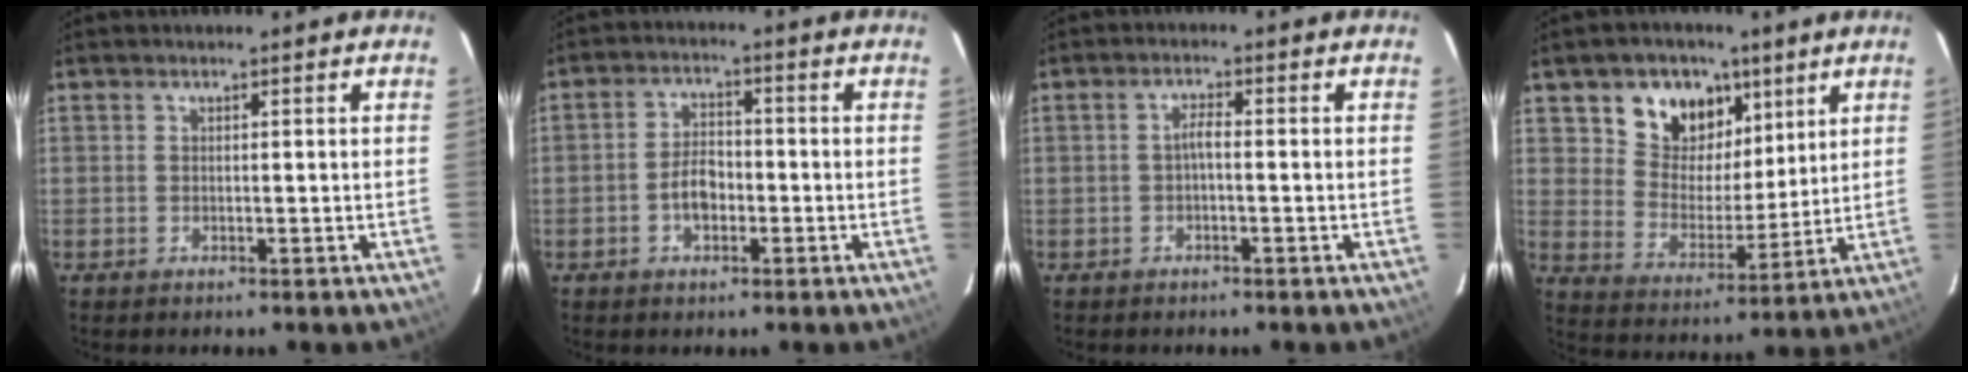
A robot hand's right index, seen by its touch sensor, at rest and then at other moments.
{"total": 4.7, "force": [-1.7, 2.7, 3.4], "torque": [-0.067, 0.011, -0.027]}
{"total": 1.7, "force": [-0.6, 0.3, 1.5], "torque": [-0.031, 0.007, -0.011]}
{"total": 12.5, "force": [6.8, 9.2, 5.0], "torque": [-0.101, 0.011, 0.122]}